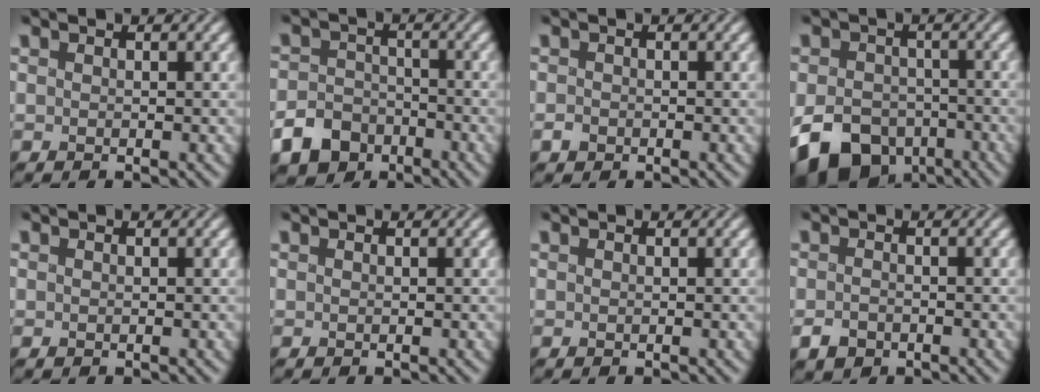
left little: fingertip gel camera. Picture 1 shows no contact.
{"total": 8.9, "force": [-5.9, 6.4, 1.9], "torque": [-0.019, -0.036, -0.119]}
{"total": 0.9, "force": [-0.5, 0.7, 0.2], "torque": [-0.001, -0.002, -0.012]}
{"total": 10.5, "force": [-6.1, 7.2, 4.6], "torque": [-0.071, -0.031, -0.115]}
{"total": 0.0}
{"total": 0.0}
{"total": 0.0}
{"total": 1.7, "force": [-1.3, 1.0, 0.5], "torque": [-0.006, -0.009, -0.028]}